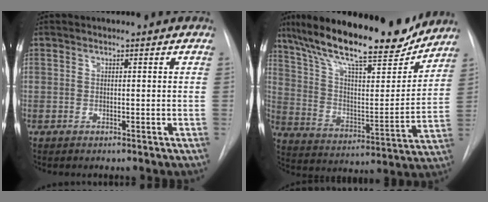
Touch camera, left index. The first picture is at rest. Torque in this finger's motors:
{"motor_torque": [0.17, -0.68, 0.90, 0.21]}